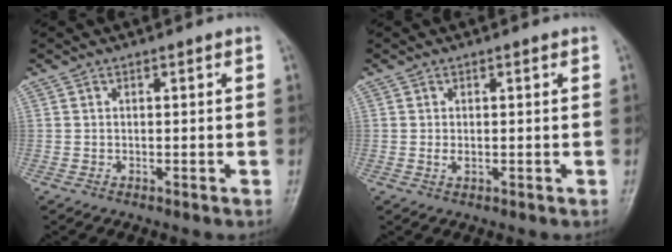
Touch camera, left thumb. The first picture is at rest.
{"total": 1.3, "force": [0.2, 0.7, 1.1], "torque": [-0.016, -0.002, 0.005]}